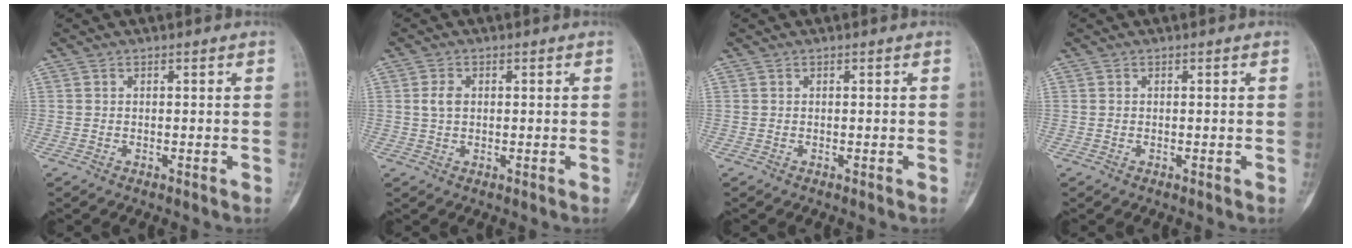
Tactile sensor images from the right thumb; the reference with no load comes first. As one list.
[{"total": 2.6, "force": [0.4, 1.8, 1.8], "torque": [-0.035, 0.005, 0.007]}, {"total": 0.0}, {"total": 0.0}]